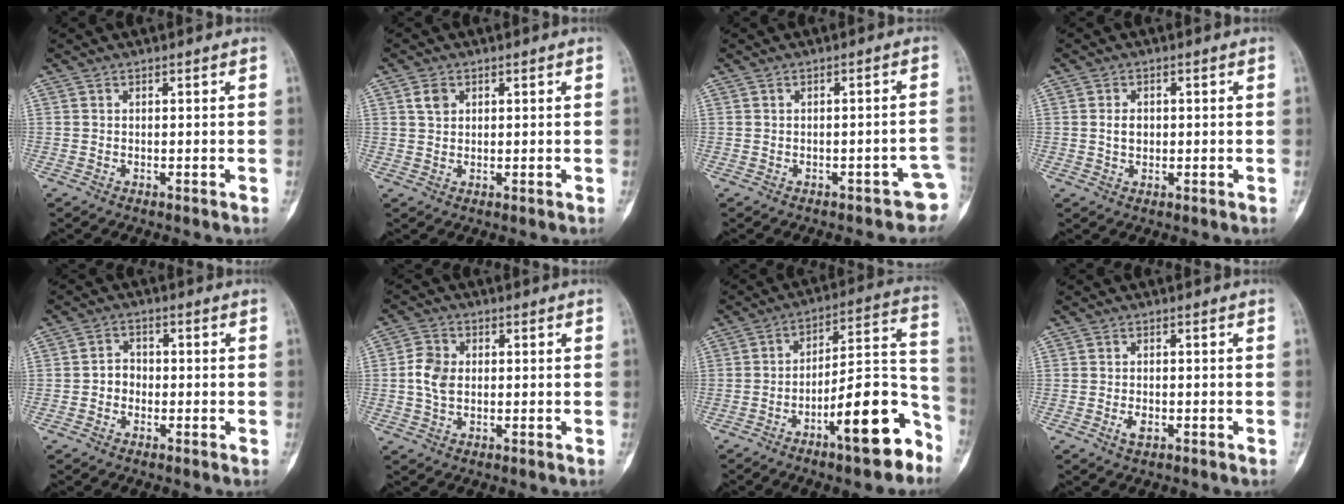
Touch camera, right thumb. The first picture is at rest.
{"total": 2.6, "force": [1.1, 1.9, 1.3], "torque": [-0.018, 0.000, 0.023]}
{"total": 3.9, "force": [-2.2, 1.9, 2.6], "torque": [-0.011, 0.027, -0.024]}
{"total": 2.7, "force": [0.2, 1.9, 1.8], "torque": [-0.025, 0.003, 0.004]}
{"total": 3.1, "force": [-0.8, 2.6, 1.4], "torque": [-0.005, 0.013, -0.022]}
{"total": 5.3, "force": [0.1, 3.9, 3.6], "torque": [-0.068, 0.008, -0.002]}
{"total": 16.9, "force": [-9.3, 4.7, 13.4], "torque": [-0.178, 0.084, -0.143]}
{"total": 2.1, "force": [-0.9, 1.2, 1.5], "torque": [-0.028, 0.002, -0.015]}